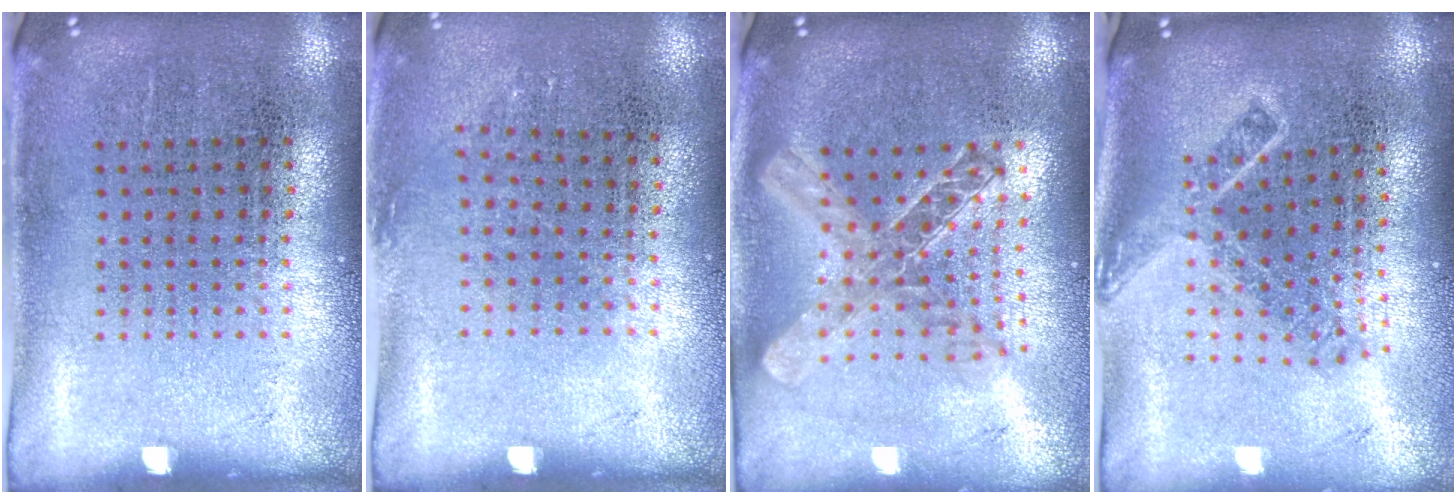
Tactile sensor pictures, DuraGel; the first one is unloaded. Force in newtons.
{"total": 0.9, "press": 0.6, "slide": 0.6}
{"total": 1.9, "press": 1.6, "slide": 1.0}
{"total": 1.9, "press": 1.3, "slide": 1.4}